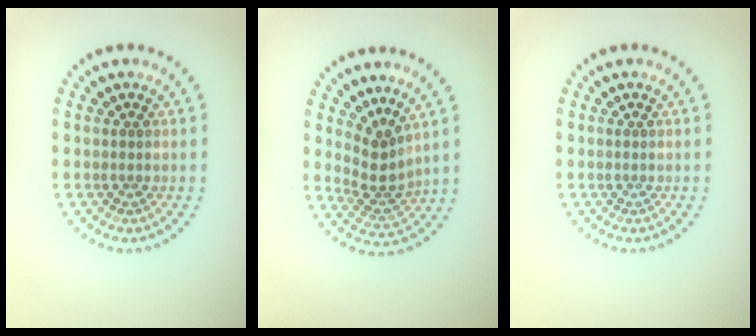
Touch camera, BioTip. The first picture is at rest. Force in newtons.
{"total": 2.9, "press": 2.1, "slide": 2.0}
{"total": 0.0}